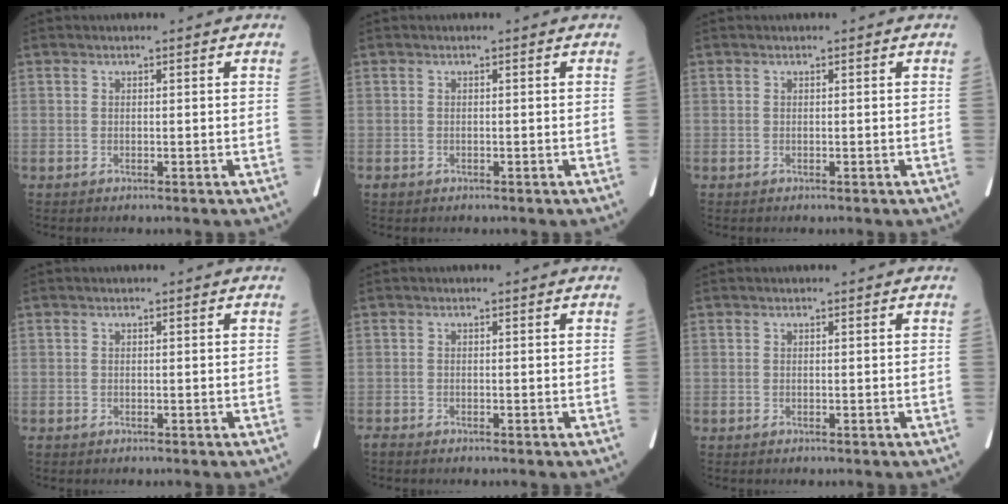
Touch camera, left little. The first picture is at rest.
{"total": 0.6, "force": [-0.4, 0.4, 0.1], "torque": [-0.007, 0.002, -0.005]}
{"total": 0.0}
{"total": 0.0}
{"total": 0.7, "force": [-0.7, 0.1, 0.2], "torque": [-0.012, -0.003, -0.015]}
{"total": 0.0}